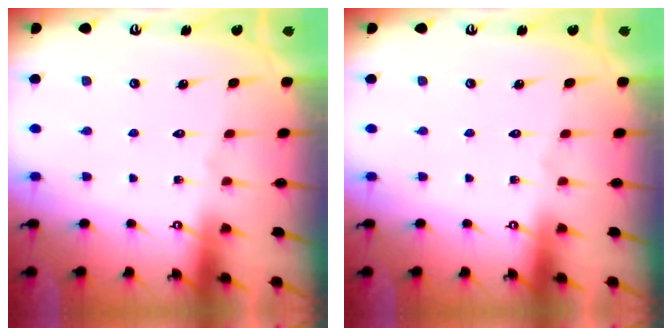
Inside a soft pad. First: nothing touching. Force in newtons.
{"total": 0.0}